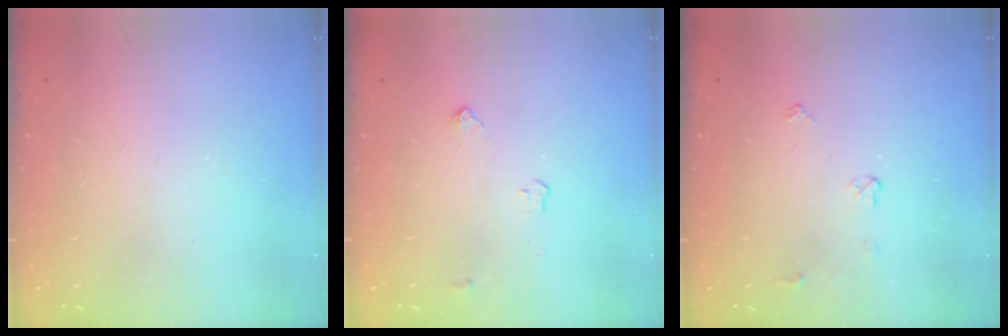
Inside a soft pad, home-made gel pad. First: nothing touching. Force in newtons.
{"total": 2.6, "press": 2.6, "slide": 0.4}
{"total": 3.9, "press": 3.8, "slide": 0.6}